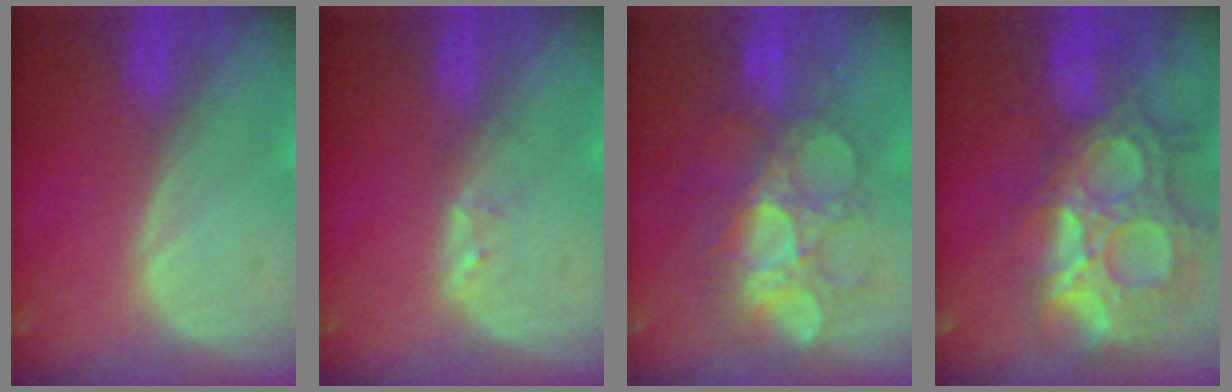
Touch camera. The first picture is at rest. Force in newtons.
{"total": 1.2, "press": 1.1, "slide": 0.2}
{"total": 9.1, "press": 8.9, "slide": 2.0}
{"total": 14.0, "press": 11.8, "slide": 7.5}